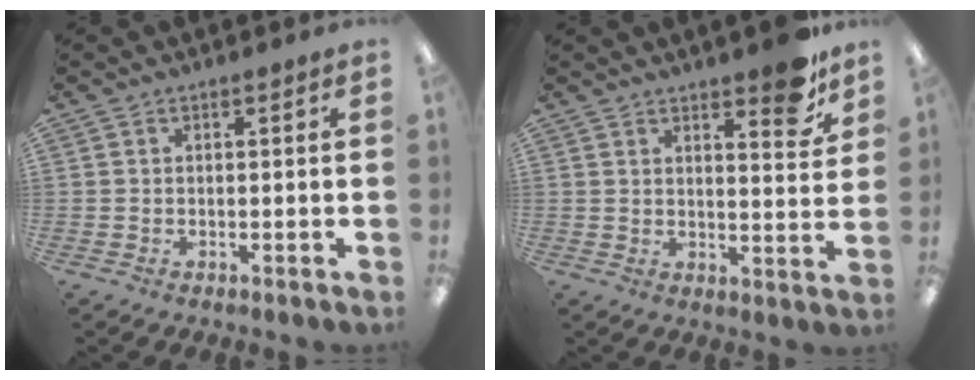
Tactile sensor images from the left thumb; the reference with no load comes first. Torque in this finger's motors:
{"motor_torque": [1.24, 0.47, 0.74, -0.77, 0.07]}